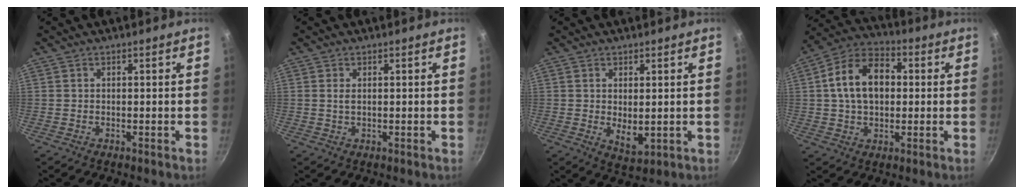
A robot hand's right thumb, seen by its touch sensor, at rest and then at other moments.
{"total": 1.3, "force": [0.3, 0.7, 1.1], "torque": [-0.021, 0.001, 0.004]}
{"total": 4.8, "force": [0.2, 2.4, 4.1], "torque": [-0.062, -0.013, 0.015]}
{"total": 13.6, "force": [1.6, 9.2, 9.9], "torque": [-0.140, 0.025, 0.013]}